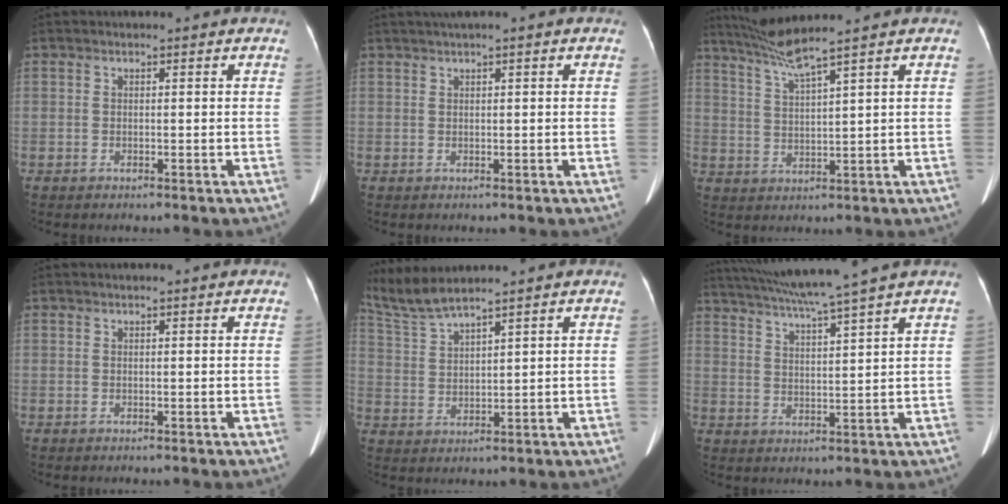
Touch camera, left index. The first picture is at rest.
{"total": 2.4, "force": [1.4, -0.2, 1.9], "torque": [-0.040, 0.021, 0.030]}
{"total": 6.0, "force": [4.9, -2.1, 2.7], "torque": [-0.061, -0.004, 0.102]}
{"total": 0.7, "force": [0.6, 0.0, 0.3], "torque": [0.000, 0.010, 0.009]}
{"total": 5.8, "force": [5.5, -1.1, 1.6], "torque": [-0.055, 0.003, 0.125]}
{"total": 11.8, "force": [10.0, -2.4, 5.8], "torque": [-0.105, 0.003, 0.160]}